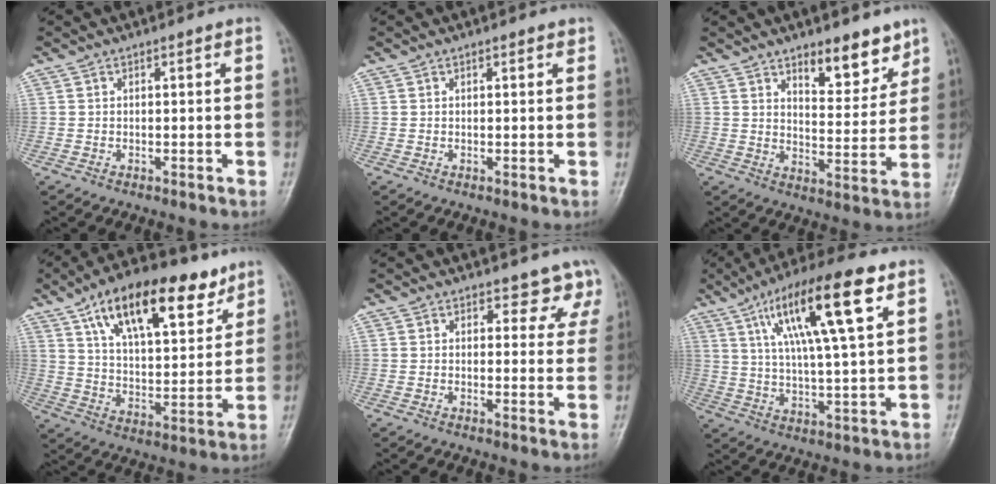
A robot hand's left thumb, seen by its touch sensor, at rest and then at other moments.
{"total": 1.0, "force": [0.7, 0.4, 0.6], "torque": [-0.007, -0.003, 0.007]}
{"total": 9.8, "force": [6.8, 3.9, 5.9], "torque": [-0.055, -0.051, 0.105]}
{"total": 20.5, "force": [11.9, 8.8, 14.2], "torque": [-0.193, -0.037, 0.201]}
{"total": 5.1, "force": [4.3, 2.6, 0.8], "torque": [0.029, -0.026, 0.034]}
{"total": 17.4, "force": [7.8, 3.3, 15.2], "torque": [-0.264, -0.011, 0.133]}